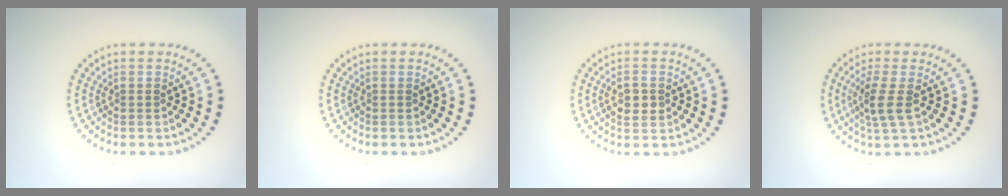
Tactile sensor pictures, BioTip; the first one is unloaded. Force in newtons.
{"total": 0.0}
{"total": 2.1, "press": 2.1, "slide": 0.1}
{"total": 2.6, "press": 2.1, "slide": 1.6}